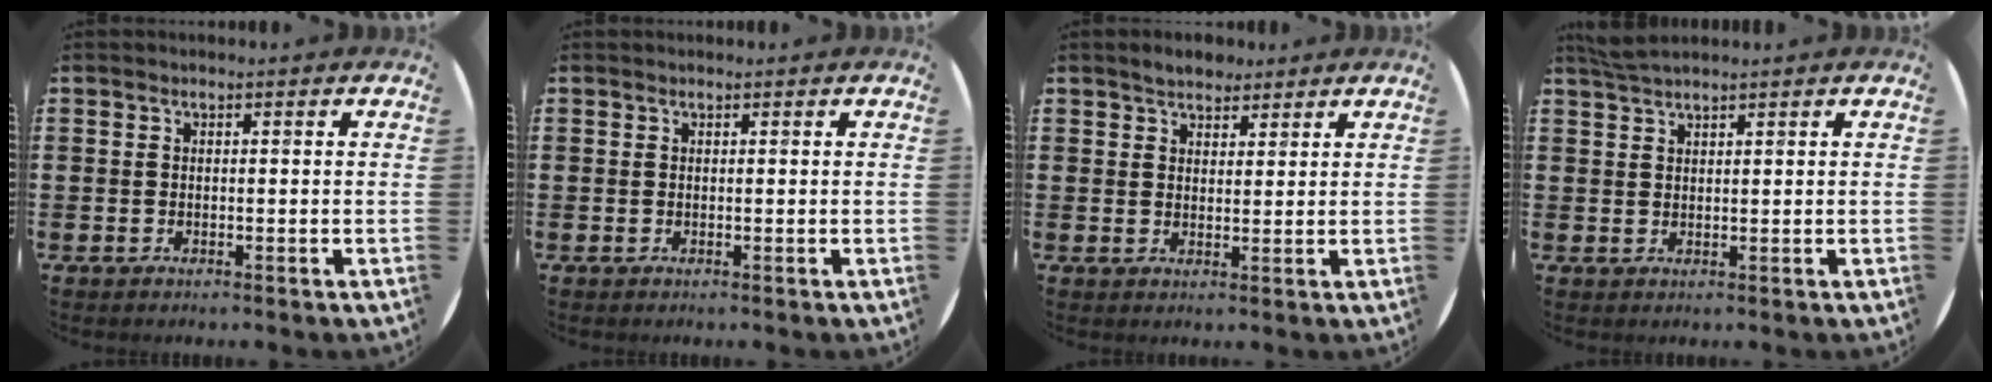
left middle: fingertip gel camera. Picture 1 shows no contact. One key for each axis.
{"total": 0.0}
{"total": 2.9, "fx": 2.7, "fy": 1.1, "fz": 0.4, "tx": -0.004, "ty": 0.000, "tz": 0.050}
{"total": 2.2, "fx": 2.1, "fy": 0.1, "fz": 0.7, "tx": -0.015, "ty": 0.002, "tz": 0.039}